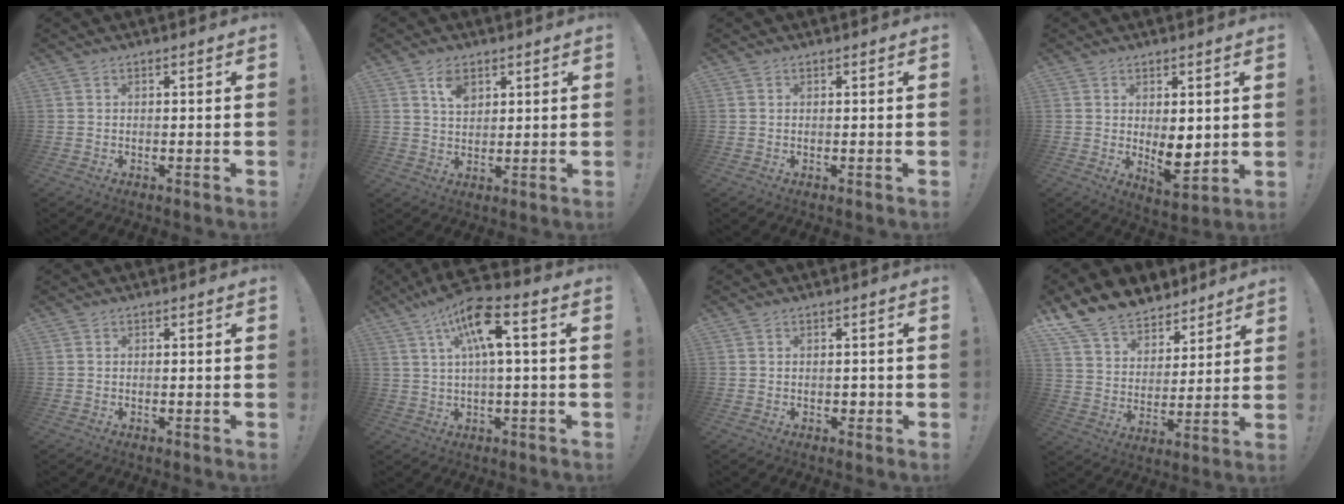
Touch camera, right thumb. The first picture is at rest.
{"total": 5.7, "force": [3.0, 3.6, 3.3], "torque": [-0.046, -0.012, 0.053]}
{"total": 0.0}
{"total": 5.3, "force": [0.4, 2.6, 4.7], "torque": [-0.054, -0.012, 0.007]}
{"total": 0.0}
{"total": 13.5, "force": [4.9, 2.5, 12.3], "torque": [-0.217, -0.011, 0.071]}
{"total": 1.4, "force": [-0.3, 1.2, 0.6], "torque": [-0.002, 0.002, -0.007]}
{"total": 13.1, "force": [10.7, 7.0, 2.6], "torque": [-0.061, -0.082, 0.206]}